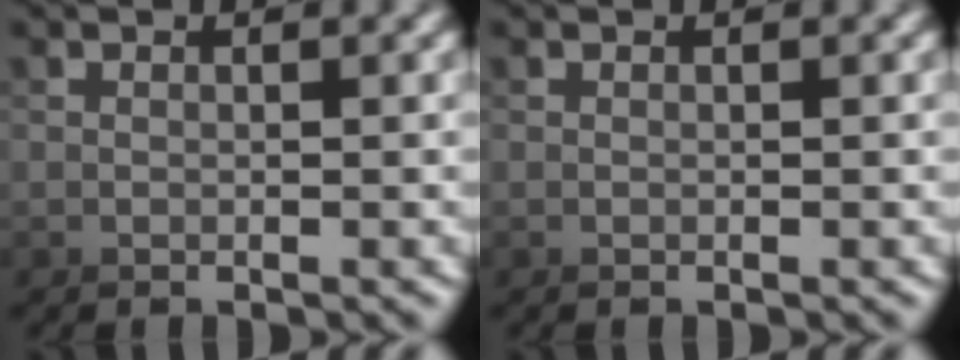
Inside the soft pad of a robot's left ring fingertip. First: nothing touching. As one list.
[{"total": 0.0}]